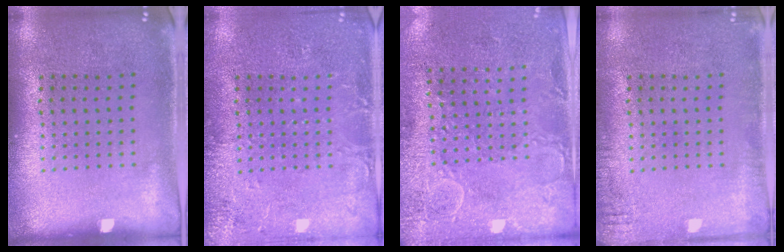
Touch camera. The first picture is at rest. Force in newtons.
{"total": 2.8, "press": 2.8, "slide": 0.4}
{"total": 2.8, "press": 2.5, "slide": 1.2}
{"total": 1.5, "press": 1.5, "slide": 0.3}